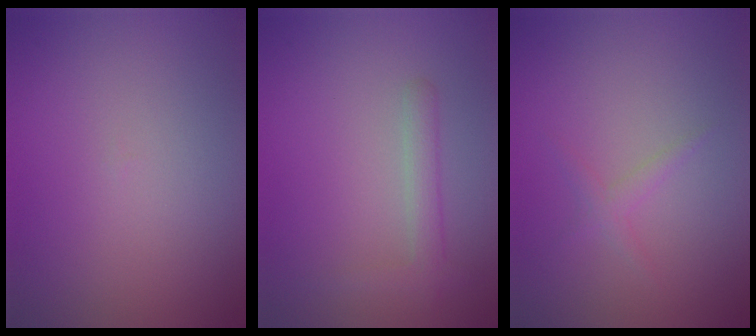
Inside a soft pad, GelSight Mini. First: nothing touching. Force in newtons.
{"total": 1.8, "press": 1.8, "slide": 0.1}
{"total": 1.1, "press": 1.1, "slide": 0.0}